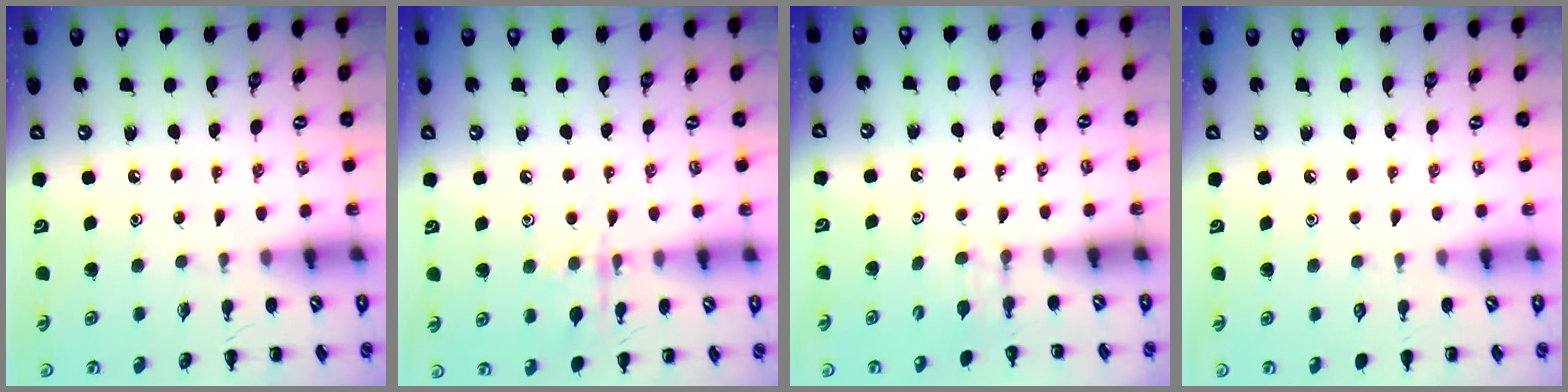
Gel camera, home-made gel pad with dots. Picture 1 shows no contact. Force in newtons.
{"total": 9.4, "press": 9.3, "slide": 1.1}
{"total": 2.6, "press": 2.4, "slide": 1.0}
{"total": 0.0}